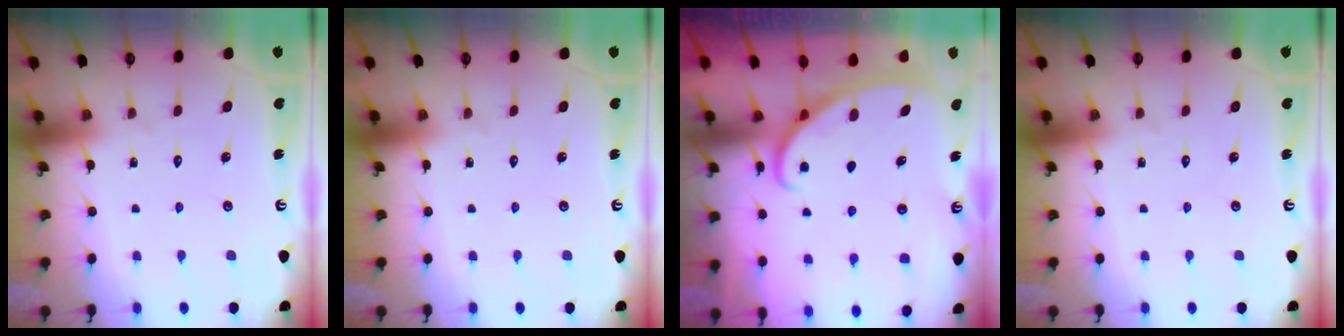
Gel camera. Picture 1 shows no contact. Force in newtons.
{"total": 0.0}
{"total": 3.0, "press": 2.9, "slide": 0.4}
{"total": 0.0}